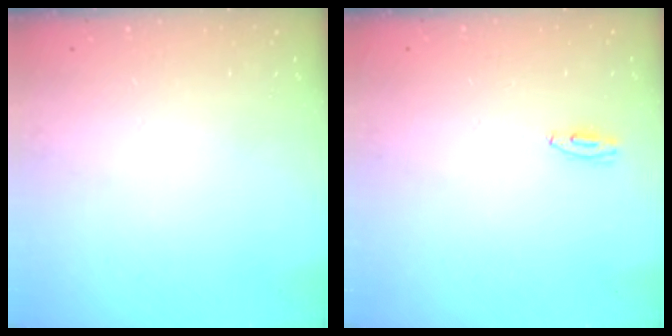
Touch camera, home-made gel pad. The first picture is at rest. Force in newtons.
{"total": 3.1, "press": 2.8, "slide": 1.3}